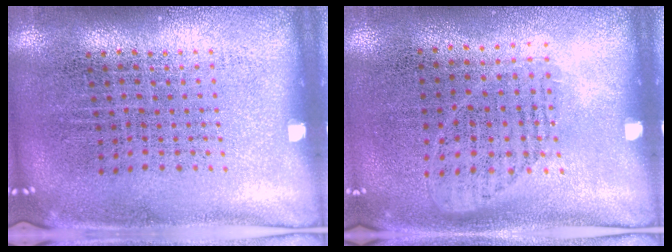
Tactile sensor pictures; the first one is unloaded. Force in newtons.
{"total": 0.9, "press": 0.8, "slide": 0.5}